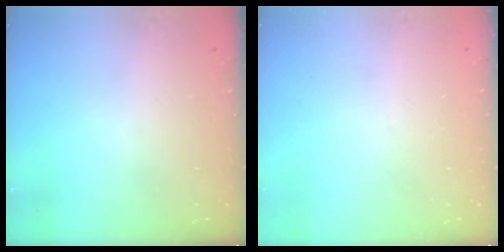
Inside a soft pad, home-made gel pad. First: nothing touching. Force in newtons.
{"total": 0.0}